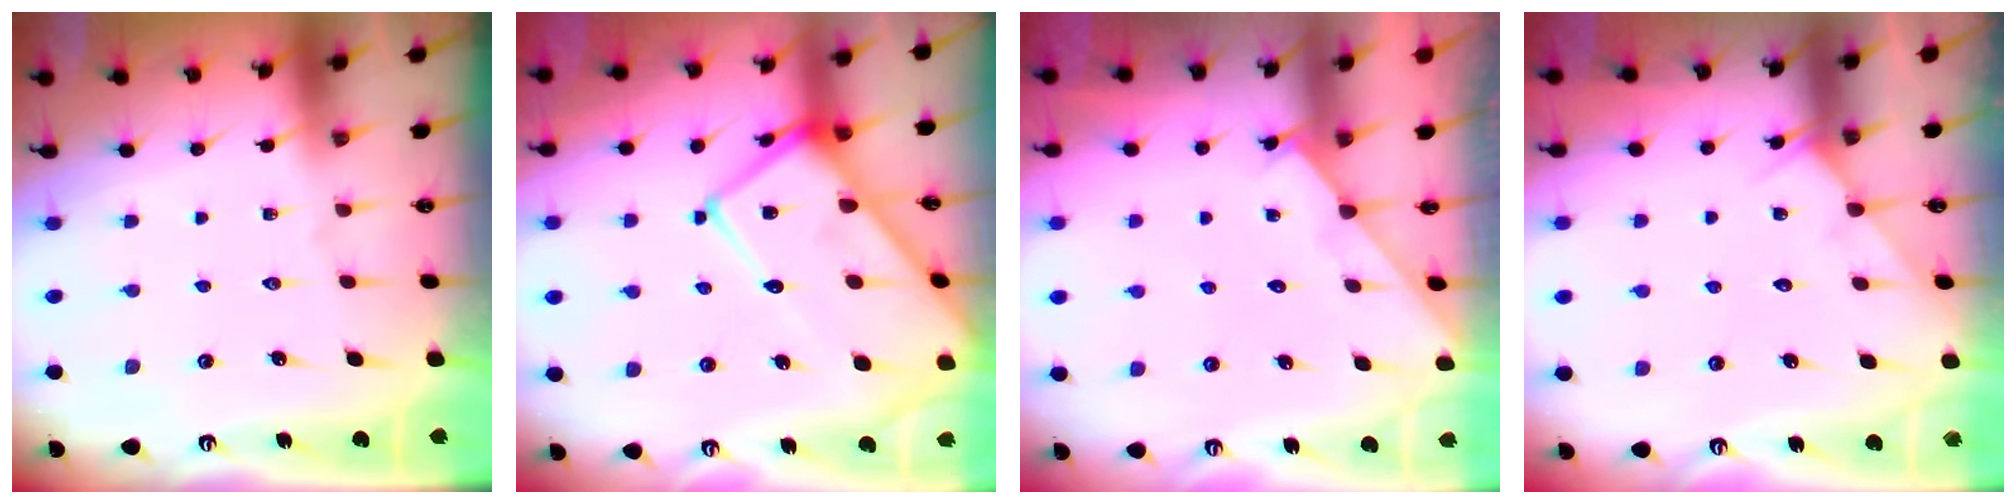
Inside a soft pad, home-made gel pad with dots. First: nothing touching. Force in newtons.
{"total": 18.4, "press": 18.3, "slide": 1.7}
{"total": 2.3, "press": 2.3, "slide": 0.4}
{"total": 5.7, "press": 5.7, "slide": 0.5}